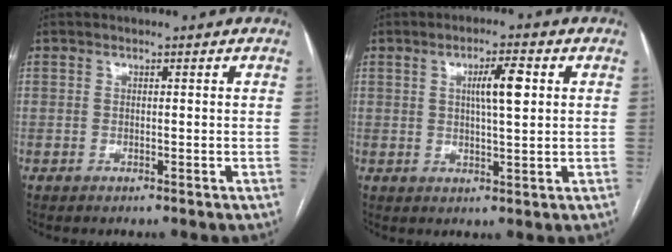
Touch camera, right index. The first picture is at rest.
{"total": 4.8, "force": [0.9, 0.5, 4.7], "torque": [-0.081, 0.006, 0.014]}